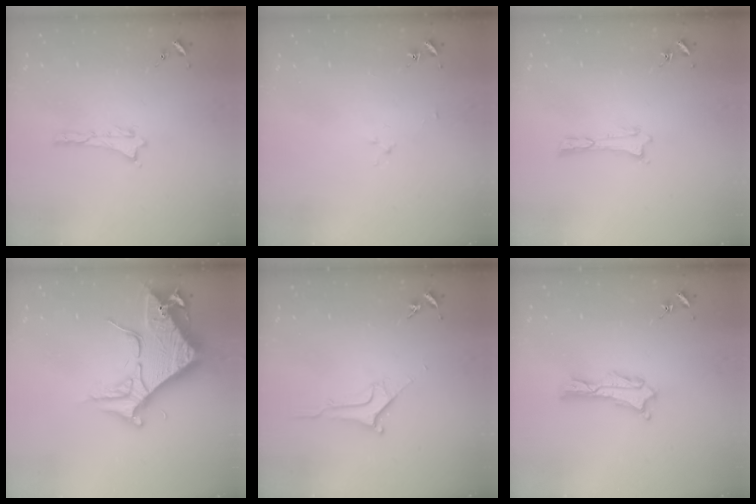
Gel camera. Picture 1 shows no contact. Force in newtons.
{"total": 1.9, "press": 1.9, "slide": 0.3}
{"total": 0.0}
{"total": 9.8, "press": 9.8, "slide": 1.1}
{"total": 1.8, "press": 1.7, "slide": 0.2}
{"total": 1.2, "press": 1.2, "slide": 0.2}